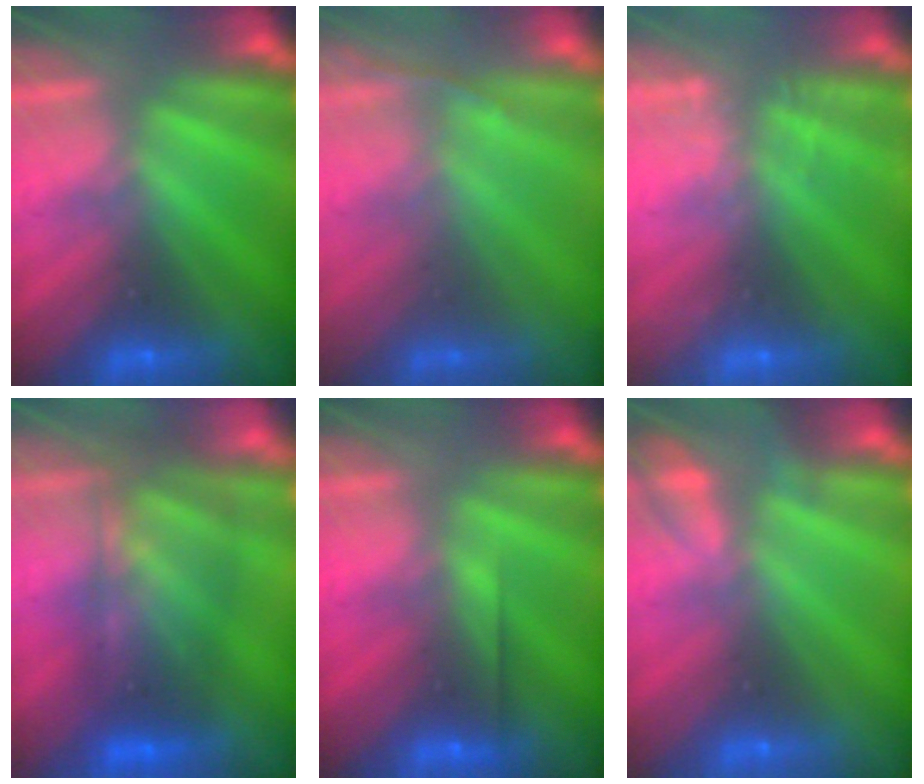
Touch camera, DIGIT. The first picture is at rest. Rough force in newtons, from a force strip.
{"total": 1.4}
{"total": 2.5}
{"total": 5.7}
{"total": 2.5}
{"total": 2.2}